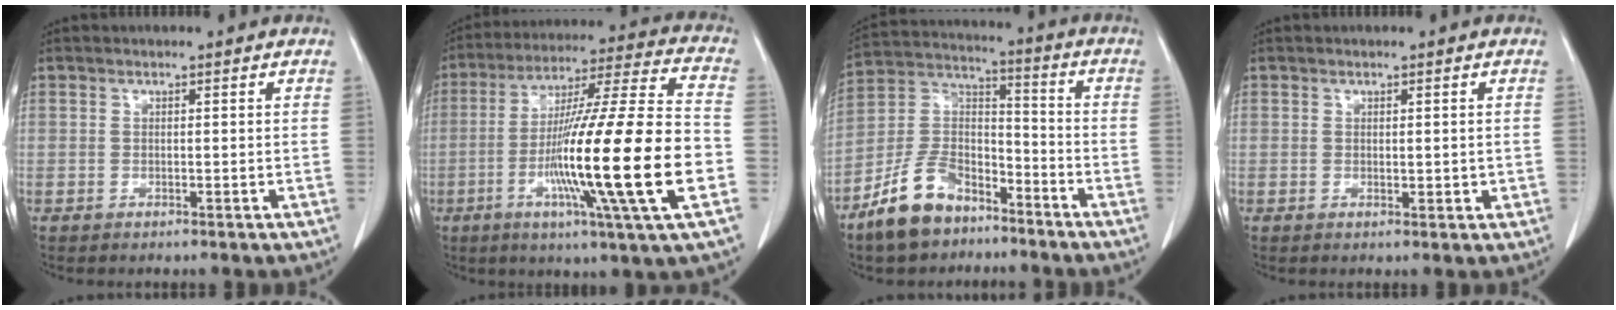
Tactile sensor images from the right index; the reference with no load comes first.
{"total": 24.0, "force": [-6.1, -0.4, 23.2], "torque": [-0.386, -0.022, -0.117]}
{"total": 12.2, "force": [-8.4, 6.3, 6.1], "torque": [-0.130, 0.018, -0.159]}
{"total": 1.5, "force": [0.0, 0.7, 1.3], "torque": [-0.017, -0.004, 0.005]}